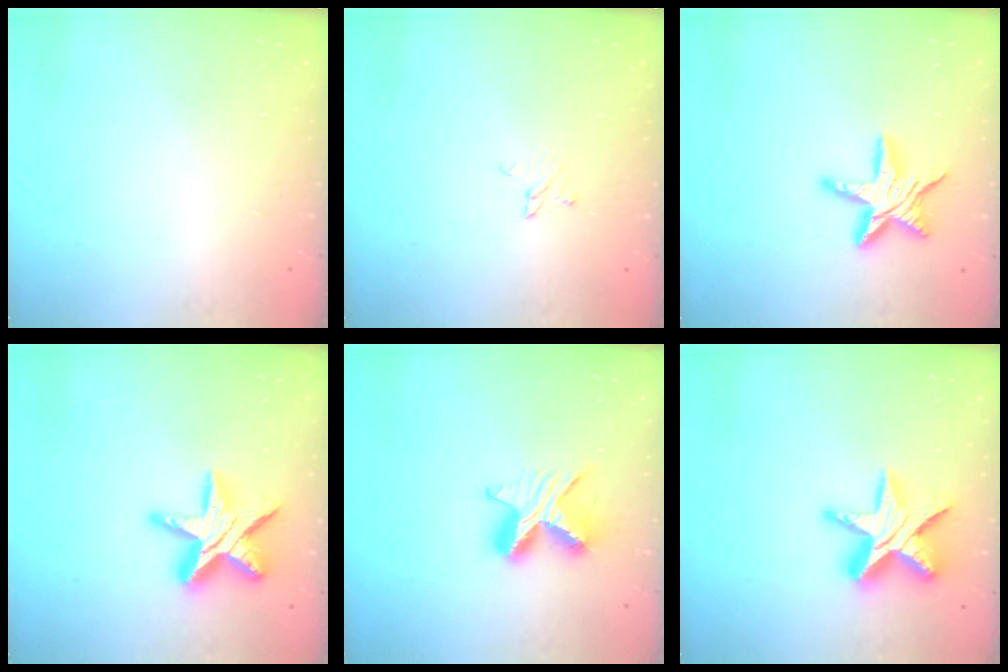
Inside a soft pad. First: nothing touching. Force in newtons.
{"total": 2.7, "press": 2.7, "slide": 0.4}
{"total": 13.2, "press": 13.2, "slide": 0.6}
{"total": 16.9, "press": 16.9, "slide": 1.3}
{"total": 9.5, "press": 9.5, "slide": 0.5}
{"total": 17.3, "press": 17.2, "slide": 1.1}